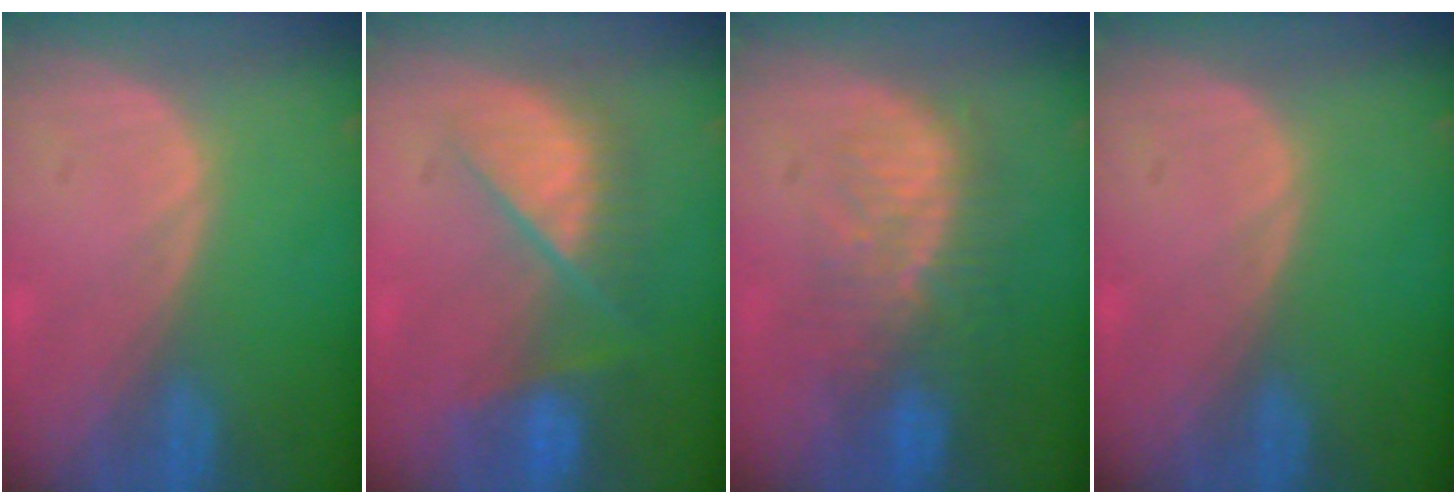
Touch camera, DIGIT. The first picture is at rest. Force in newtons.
{"total": 8.2, "press": 7.7, "slide": 2.9}
{"total": 10.0, "press": 8.5, "slide": 5.2}
{"total": 0.0}